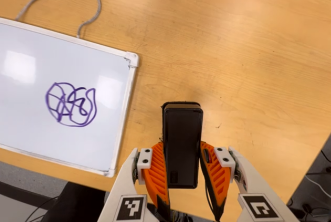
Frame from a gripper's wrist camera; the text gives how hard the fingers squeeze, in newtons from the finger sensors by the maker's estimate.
{"total": 5.2, "left": 3.4, "right": 7.0}